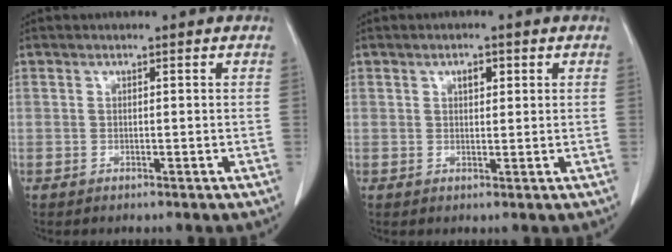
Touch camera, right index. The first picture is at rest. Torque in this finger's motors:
{"motor_torque": [0.06, 0.08, 0.03, 0.00]}